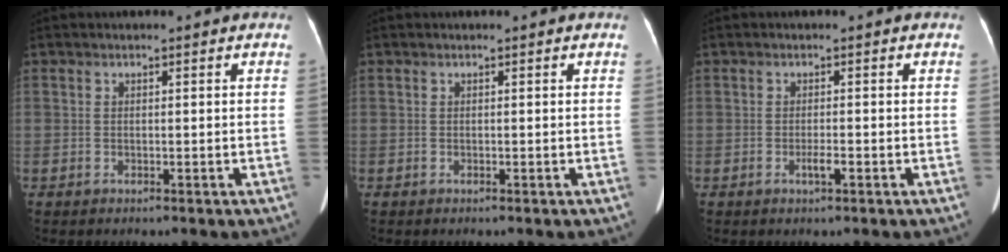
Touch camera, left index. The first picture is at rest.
{"total": 0.0}
{"total": 1.4, "force": [-0.8, 0.0, 1.2], "torque": [-0.024, -0.004, -0.012]}